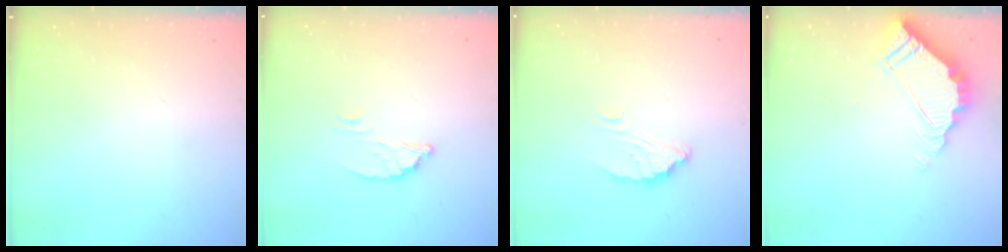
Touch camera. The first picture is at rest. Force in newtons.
{"total": 2.7, "press": 2.7, "slide": 0.2}
{"total": 4.3, "press": 4.3, "slide": 0.1}
{"total": 5.5, "press": 5.5, "slide": 0.4}